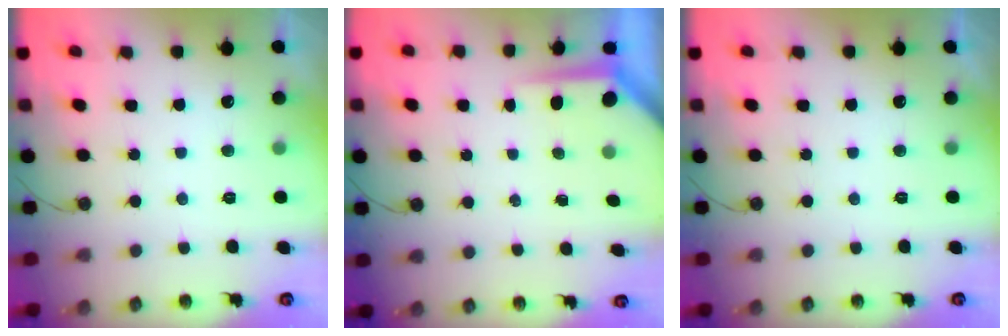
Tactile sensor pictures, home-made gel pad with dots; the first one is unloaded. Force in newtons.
{"total": 4.0, "press": 3.9, "slide": 0.3}
{"total": 0.0}